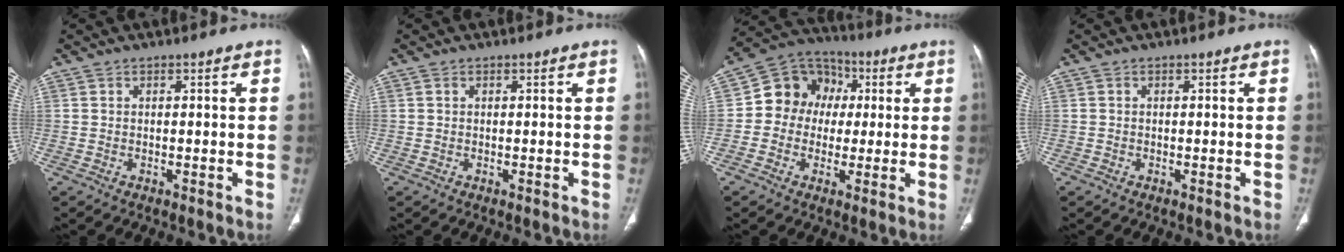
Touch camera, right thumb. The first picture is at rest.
{"total": 0.0}
{"total": 11.8, "force": [0.7, 10.5, 5.4], "torque": [-0.051, 0.027, -0.002]}
{"total": 0.0}